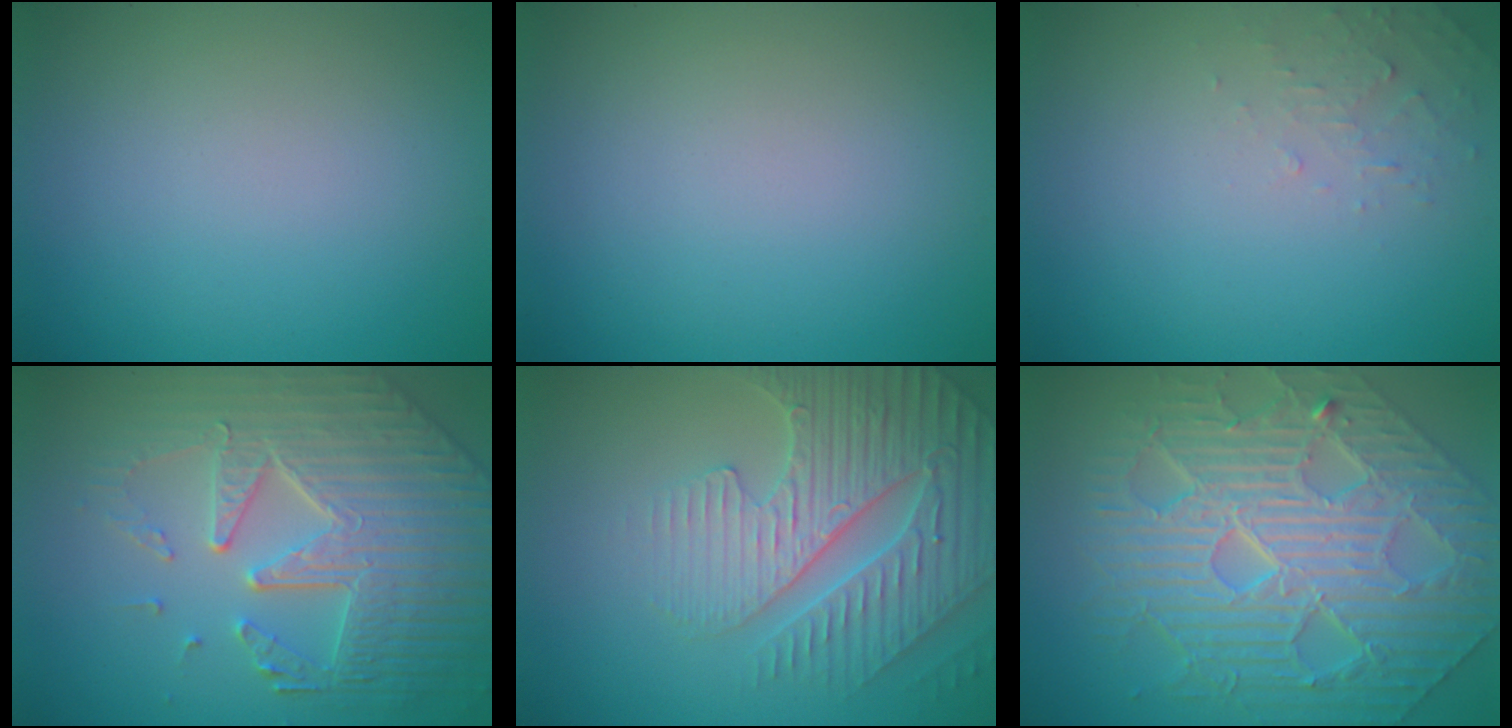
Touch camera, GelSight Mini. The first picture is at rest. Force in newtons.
{"total": 0.0}
{"total": 1.4, "press": 1.4, "slide": 0.2}
{"total": 7.7, "press": 6.0, "slide": 4.8}
{"total": 5.0, "press": 4.8, "slide": 1.2}
{"total": 10.4, "press": 7.7, "slide": 6.9}